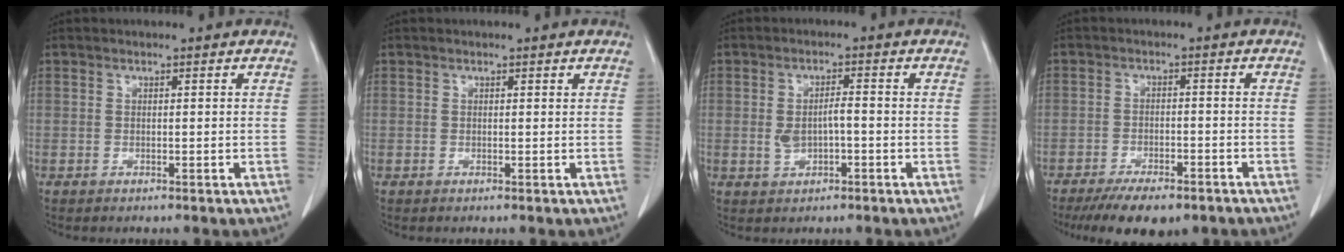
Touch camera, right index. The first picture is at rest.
{"total": 0.0}
{"total": 3.7, "force": [-0.5, 1.4, 3.4], "torque": [-0.065, 0.008, -0.003]}
{"total": 9.4, "force": [-7.1, 3.4, 5.1], "torque": [-0.072, -0.006, -0.103]}